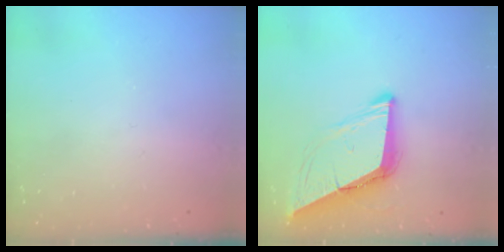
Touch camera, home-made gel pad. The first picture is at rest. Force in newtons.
{"total": 9.5, "press": 9.4, "slide": 1.6}